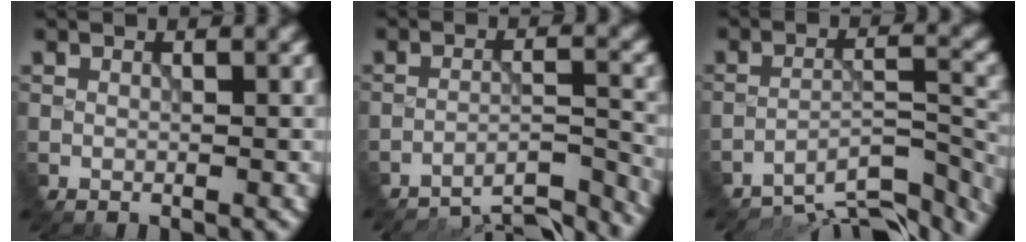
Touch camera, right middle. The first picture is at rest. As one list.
[{"total": 10.1, "force": [-9.9, 1.3, 1.4], "torque": [-0.021, 0.018, -0.127]}, {"total": 8.4, "force": [-7.8, 1.5, 2.8], "torque": [-0.050, 0.011, -0.118]}]